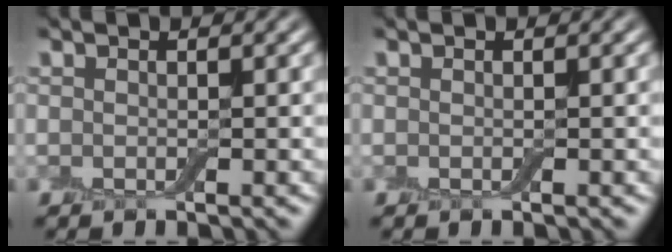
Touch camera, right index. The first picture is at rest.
{"total": 0.0}